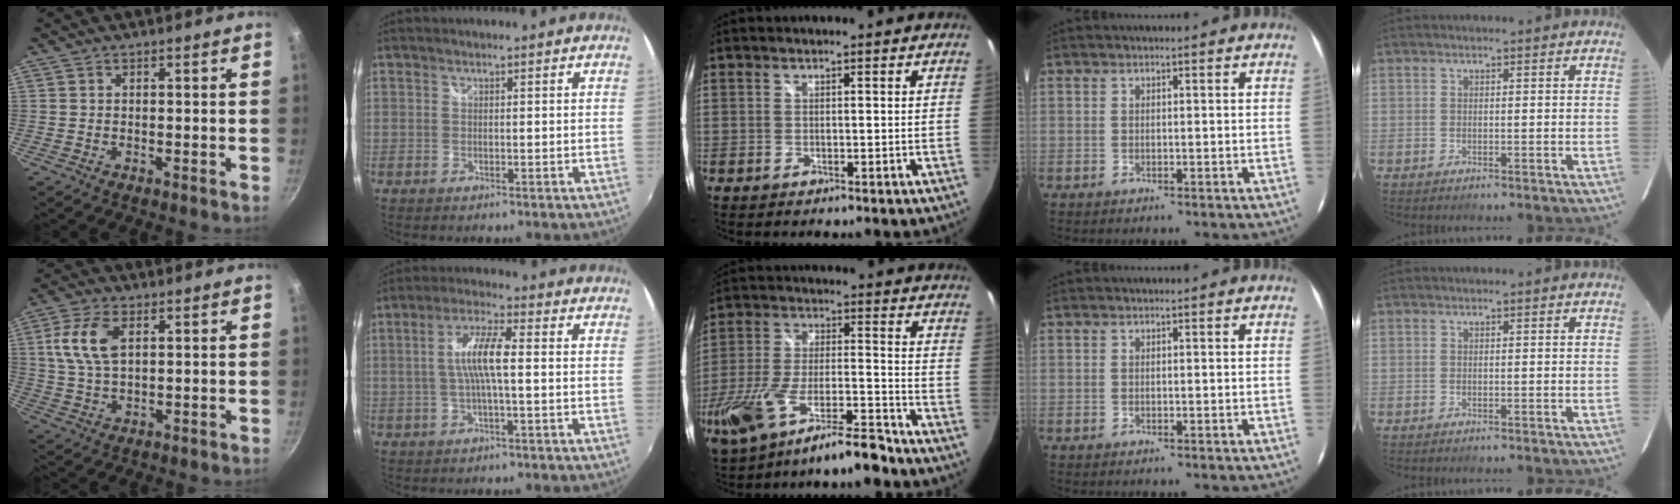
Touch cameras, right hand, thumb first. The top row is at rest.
{"thumb": {"total": 9.1, "force": [2.6, 4.8, 7.3], "torque": [-0.142, 0.001, 0.050]}, "index": {"total": 7.6, "force": [-0.2, 1.0, 7.5], "torque": [-0.146, 0.006, -0.001]}, "middle": {"total": 14.9, "force": [-11.0, 3.3, 9.5], "torque": [-0.202, -0.019, -0.189]}}